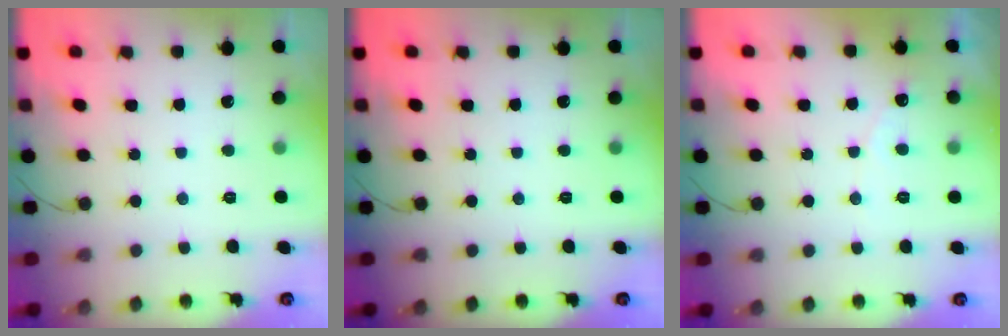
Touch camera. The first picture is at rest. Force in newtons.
{"total": 0.0}
{"total": 2.7, "press": 2.7, "slide": 0.1}